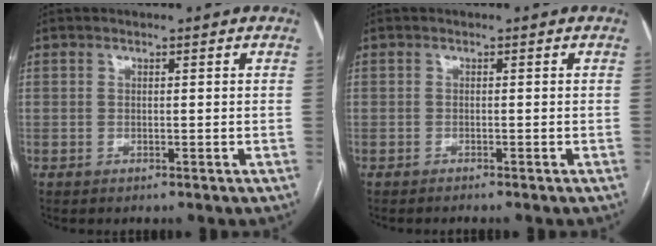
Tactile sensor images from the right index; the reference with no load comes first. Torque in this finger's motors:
{"motor_torque": [-0.21, -0.16, -0.03, 0.01]}